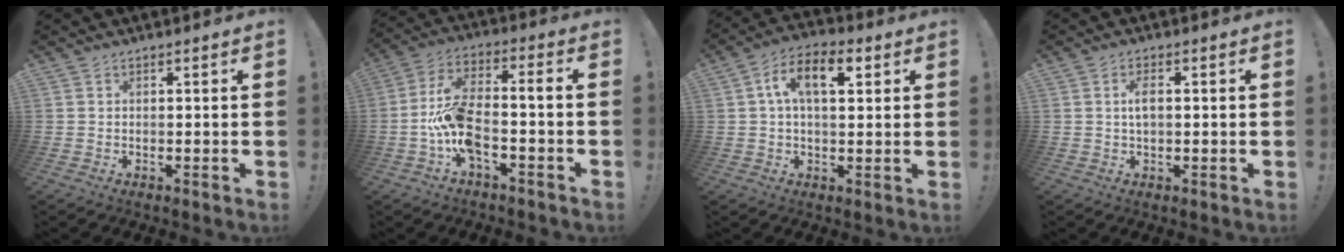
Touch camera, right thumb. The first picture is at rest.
{"total": 12.6, "force": [-4.7, 4.8, 10.7], "torque": [-0.221, 0.019, -0.084]}
{"total": 10.5, "force": [2.9, 5.4, 8.5], "torque": [-0.137, 0.011, 0.049]}
{"total": 3.2, "force": [0.3, 1.4, 2.9], "torque": [-0.053, 0.005, 0.002]}